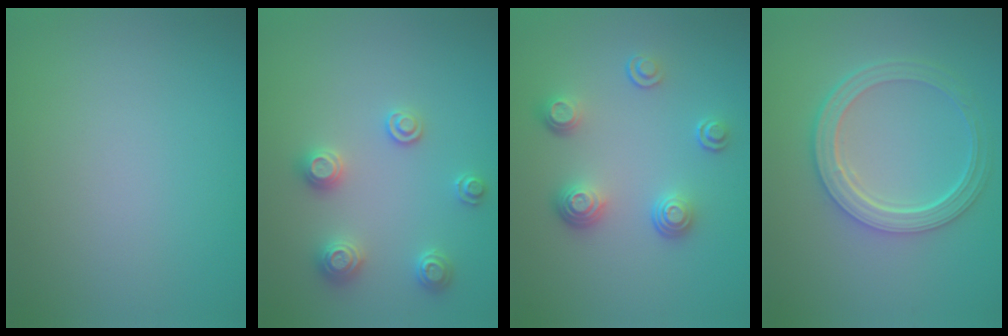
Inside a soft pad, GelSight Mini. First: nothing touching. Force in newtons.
{"total": 2.6, "press": 2.6, "slide": 0.1}
{"total": 3.6, "press": 2.7, "slide": 2.4}
{"total": 5.2, "press": 3.8, "slide": 3.4}